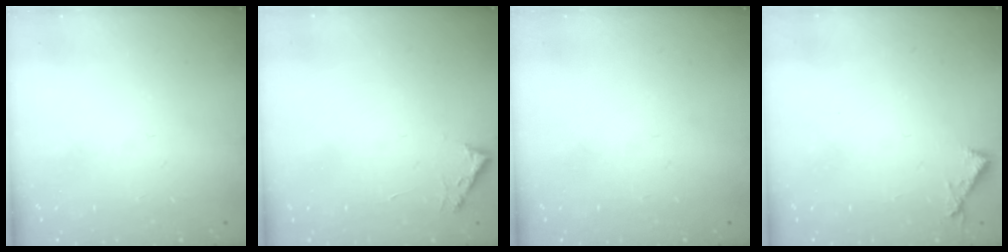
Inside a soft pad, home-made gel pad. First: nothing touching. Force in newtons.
{"total": 2.7, "press": 2.7, "slide": 0.3}
{"total": 0.0}
{"total": 4.2, "press": 4.2, "slide": 0.4}